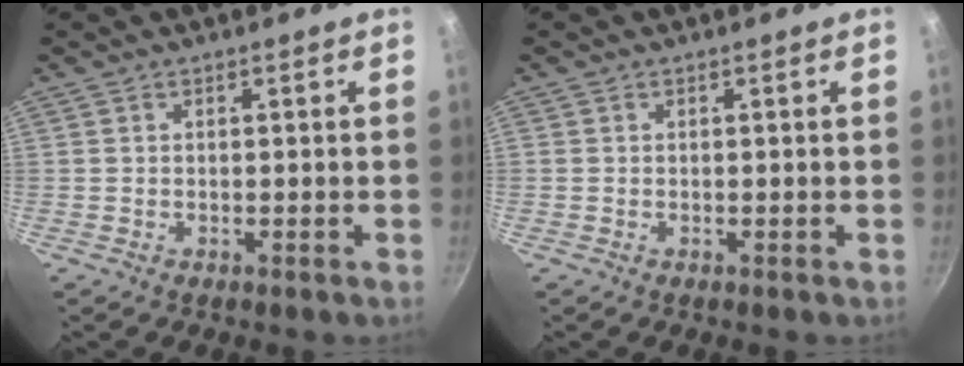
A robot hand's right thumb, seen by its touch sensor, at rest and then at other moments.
{"total": 0.0}